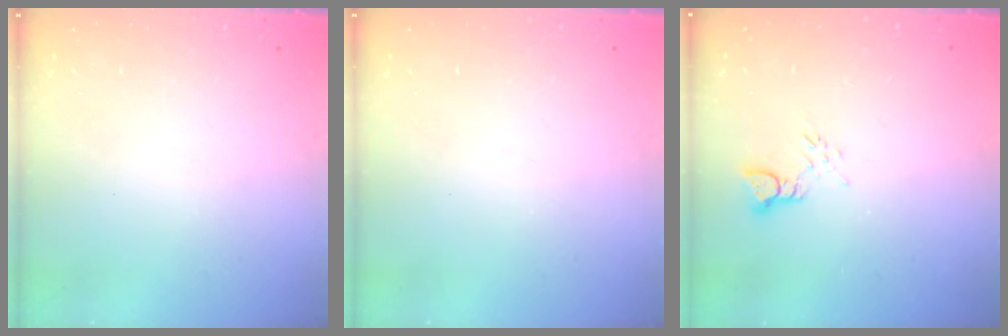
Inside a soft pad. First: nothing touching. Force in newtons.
{"total": 0.0}
{"total": 2.8, "press": 2.8, "slide": 0.5}